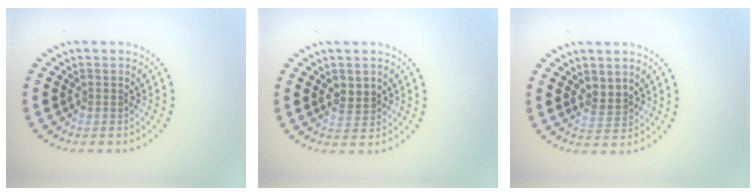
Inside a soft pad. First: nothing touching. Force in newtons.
{"total": 1.9, "press": 1.8, "slide": 0.7}
{"total": 1.9, "press": 1.7, "slide": 0.7}